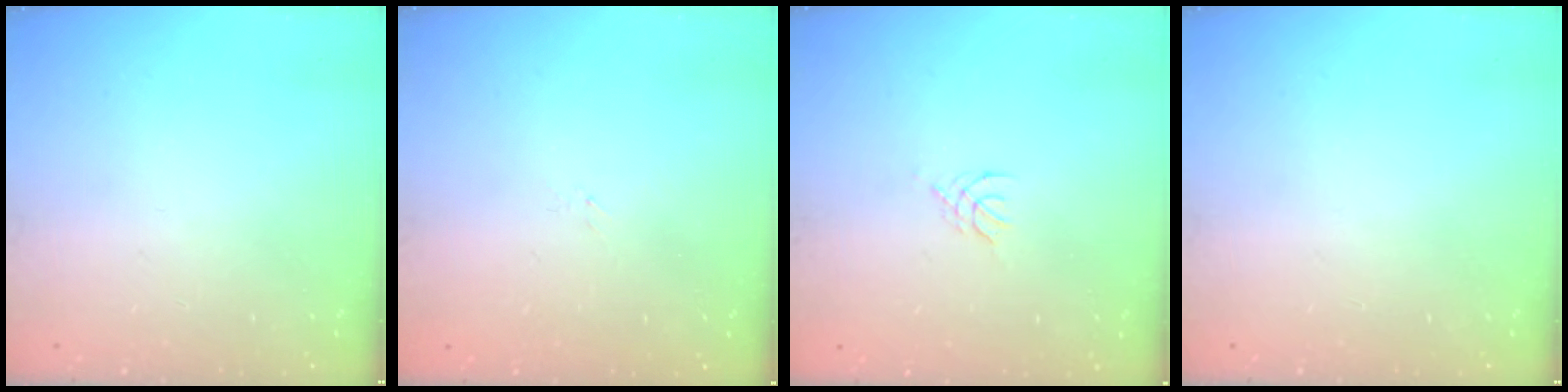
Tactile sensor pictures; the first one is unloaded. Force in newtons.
{"total": 1.5, "press": 1.4, "slide": 0.3}
{"total": 1.2, "press": 1.2, "slide": 0.3}
{"total": 0.0}